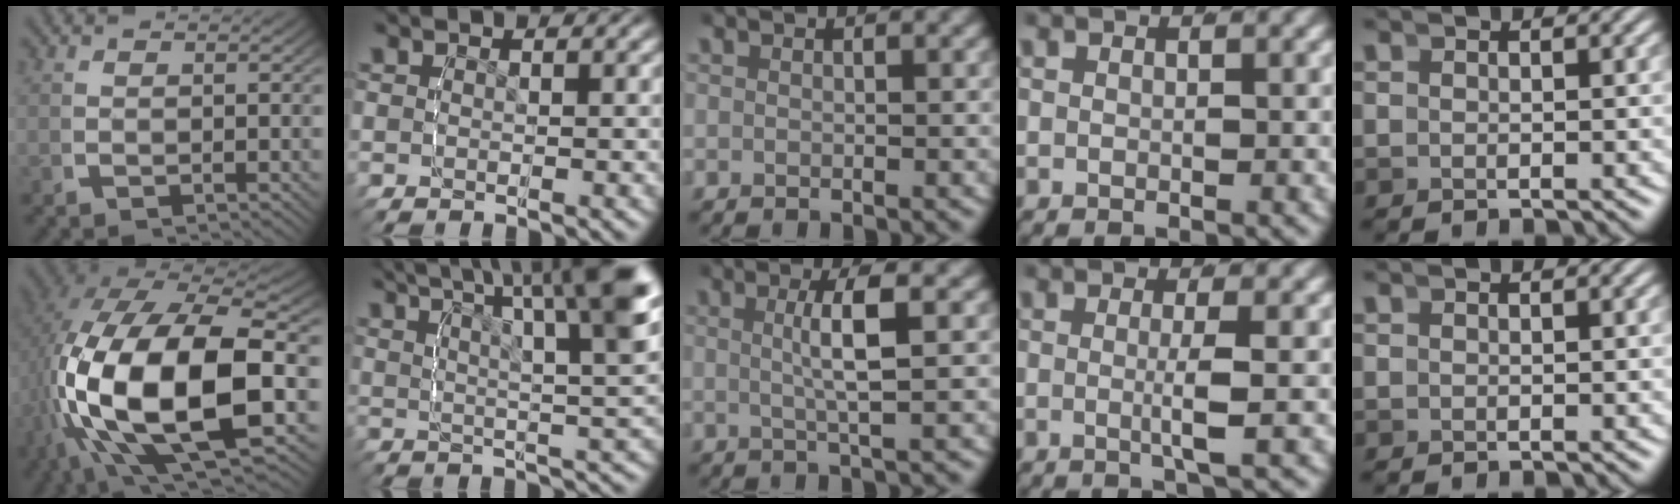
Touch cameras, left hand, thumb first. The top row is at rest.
{"thumb": {"total": 22.7, "force": [-1.6, 12.8, 18.7], "torque": [-0.417, -0.089, 0.019]}, "index": {"total": 8.8, "force": [3.9, 3.1, 7.2], "torque": [-0.089, -0.001, 0.052]}, "middle": {"total": 3.4, "force": [0.7, -0.1, 3.3], "torque": [-0.061, 0.004, 0.010]}, "ring": {"total": 2.2, "force": [-0.2, -0.5, 2.1], "torque": [-0.040, -0.009, -0.002]}}